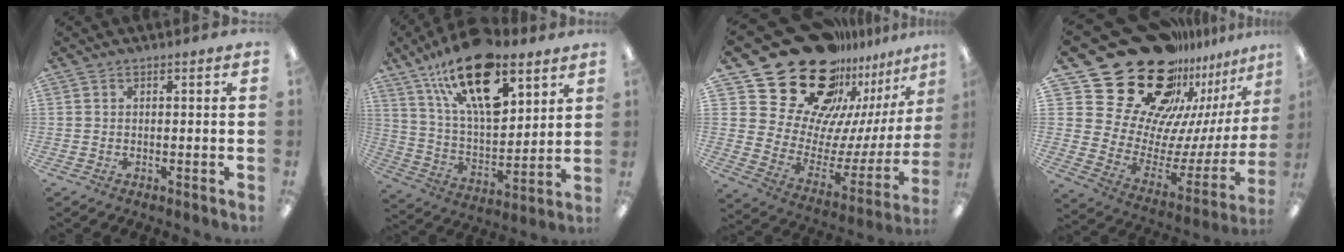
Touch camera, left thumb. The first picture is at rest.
{"total": 23.0, "force": [14.0, 10.0, 15.3], "torque": [-0.271, -0.071, 0.238]}
{"total": 31.3, "force": [21.9, 16.9, 14.8], "torque": [-0.240, -0.174, 0.428]}
{"total": 33.7, "force": [22.1, 18.7, 17.2], "torque": [-0.260, -0.188, 0.442]}